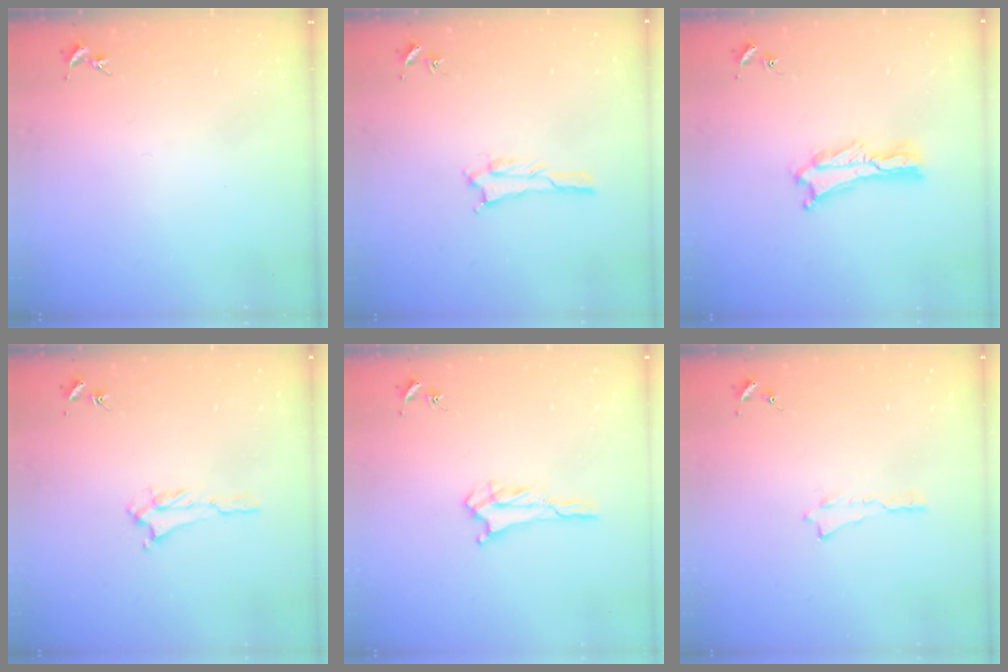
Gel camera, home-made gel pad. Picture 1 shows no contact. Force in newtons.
{"total": 1.7, "press": 1.7, "slide": 0.2}
{"total": 1.4, "press": 1.4, "slide": 0.3}
{"total": 1.2, "press": 1.1, "slide": 0.5}
{"total": 1.7, "press": 1.7, "slide": 0.2}
{"total": 0.0}